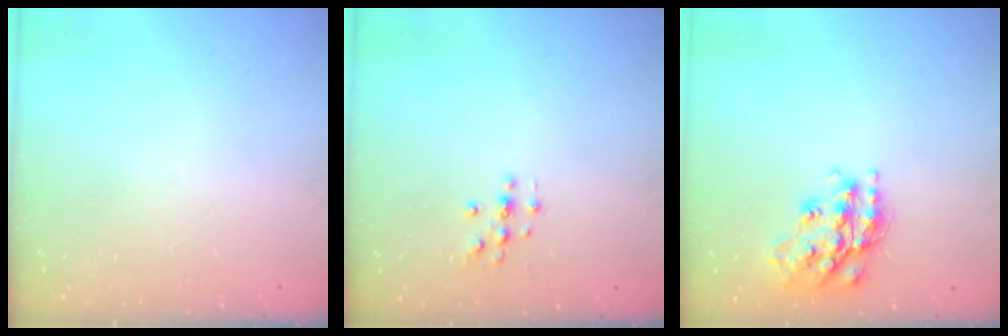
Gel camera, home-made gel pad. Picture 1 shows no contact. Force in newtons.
{"total": 2.0, "press": 2.0, "slide": 0.2}
{"total": 16.9, "press": 16.9, "slide": 1.2}